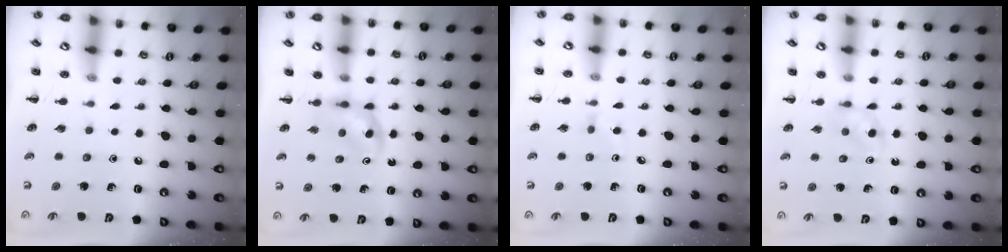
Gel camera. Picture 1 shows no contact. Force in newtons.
{"total": 4.0, "press": 3.8, "slide": 1.2}
{"total": 2.0, "press": 1.8, "slide": 0.8}
{"total": 2.9, "press": 2.6, "slide": 1.2}